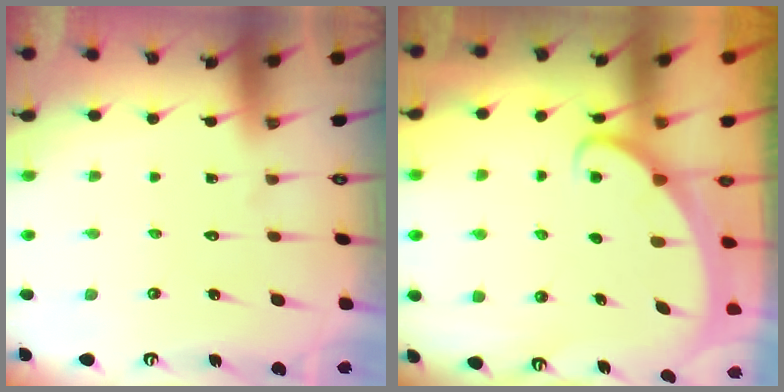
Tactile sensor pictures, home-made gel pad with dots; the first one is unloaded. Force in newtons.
{"total": 1.9, "press": 1.9, "slide": 0.1}